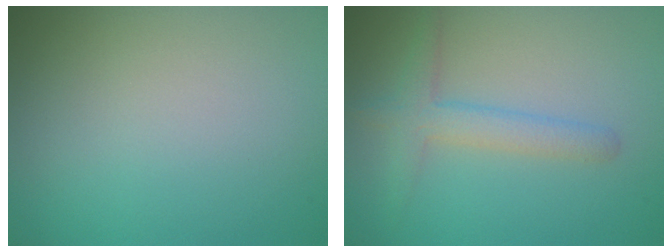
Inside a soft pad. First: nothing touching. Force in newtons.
{"total": 2.8, "press": 2.8, "slide": 0.2}